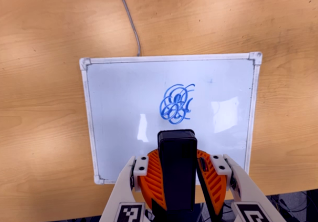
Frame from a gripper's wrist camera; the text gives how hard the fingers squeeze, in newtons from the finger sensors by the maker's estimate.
{"total": 8.5, "left": 9.0, "right": 8.1}